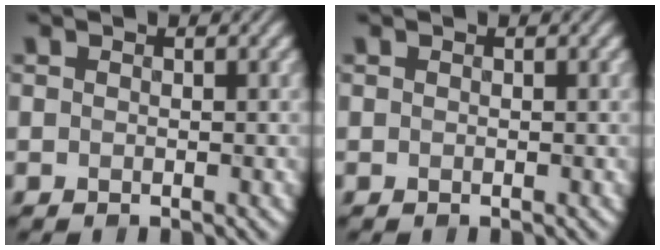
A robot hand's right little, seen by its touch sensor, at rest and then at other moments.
{"total": 0.0}